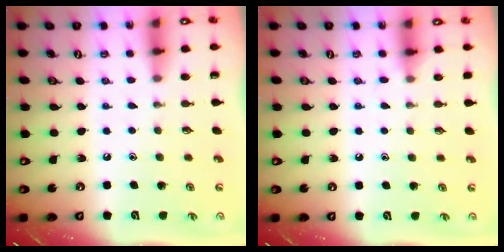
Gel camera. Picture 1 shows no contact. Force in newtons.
{"total": 5.1, "press": 5.1, "slide": 0.7}